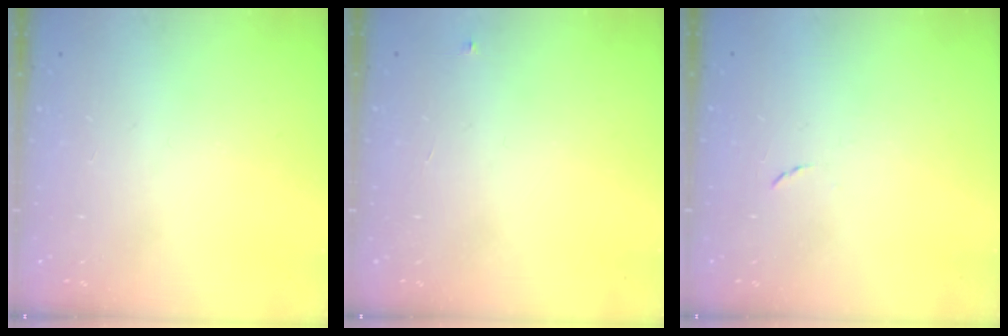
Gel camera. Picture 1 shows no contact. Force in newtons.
{"total": 3.0, "press": 2.9, "slide": 0.4}
{"total": 4.2, "press": 4.2, "slide": 0.5}